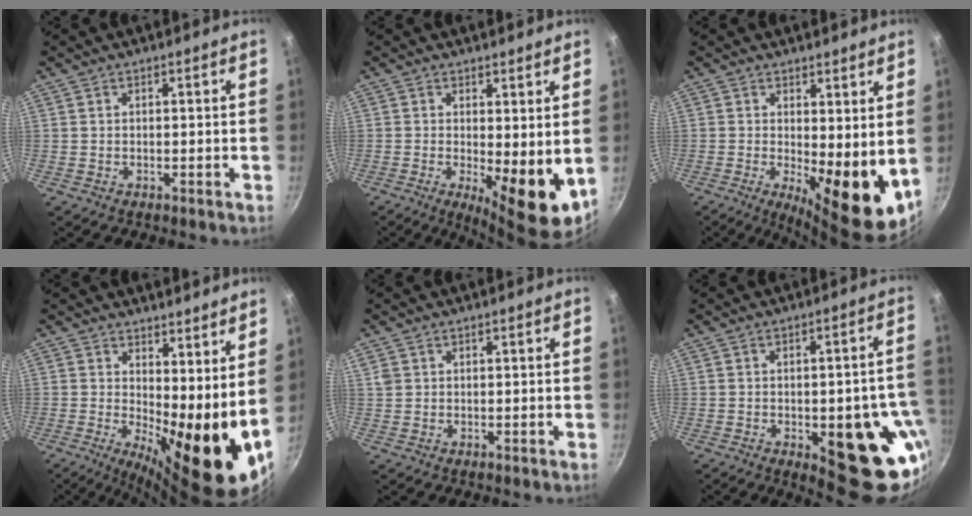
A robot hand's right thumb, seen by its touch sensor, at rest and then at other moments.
{"total": 9.2, "force": [-0.2, 3.0, 8.7], "torque": [-0.113, -0.019, 0.006]}
{"total": 11.7, "force": [0.2, 4.2, 10.9], "torque": [-0.130, -0.021, 0.011]}
{"total": 13.8, "force": [1.7, 4.9, 12.8], "torque": [-0.167, -0.017, 0.030]}
{"total": 1.5, "force": [0.6, 1.2, 0.5], "torque": [-0.009, 0.004, 0.014]}
{"total": 18.7, "force": [-5.2, 7.7, 16.2], "torque": [-0.128, 0.005, -0.058]}